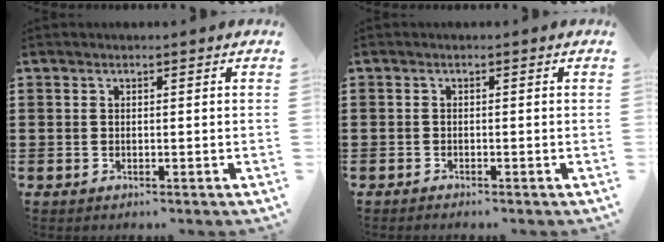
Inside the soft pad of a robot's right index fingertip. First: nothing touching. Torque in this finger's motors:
{"motor_torque": [-1.04, 1.10, -0.63, -0.21]}